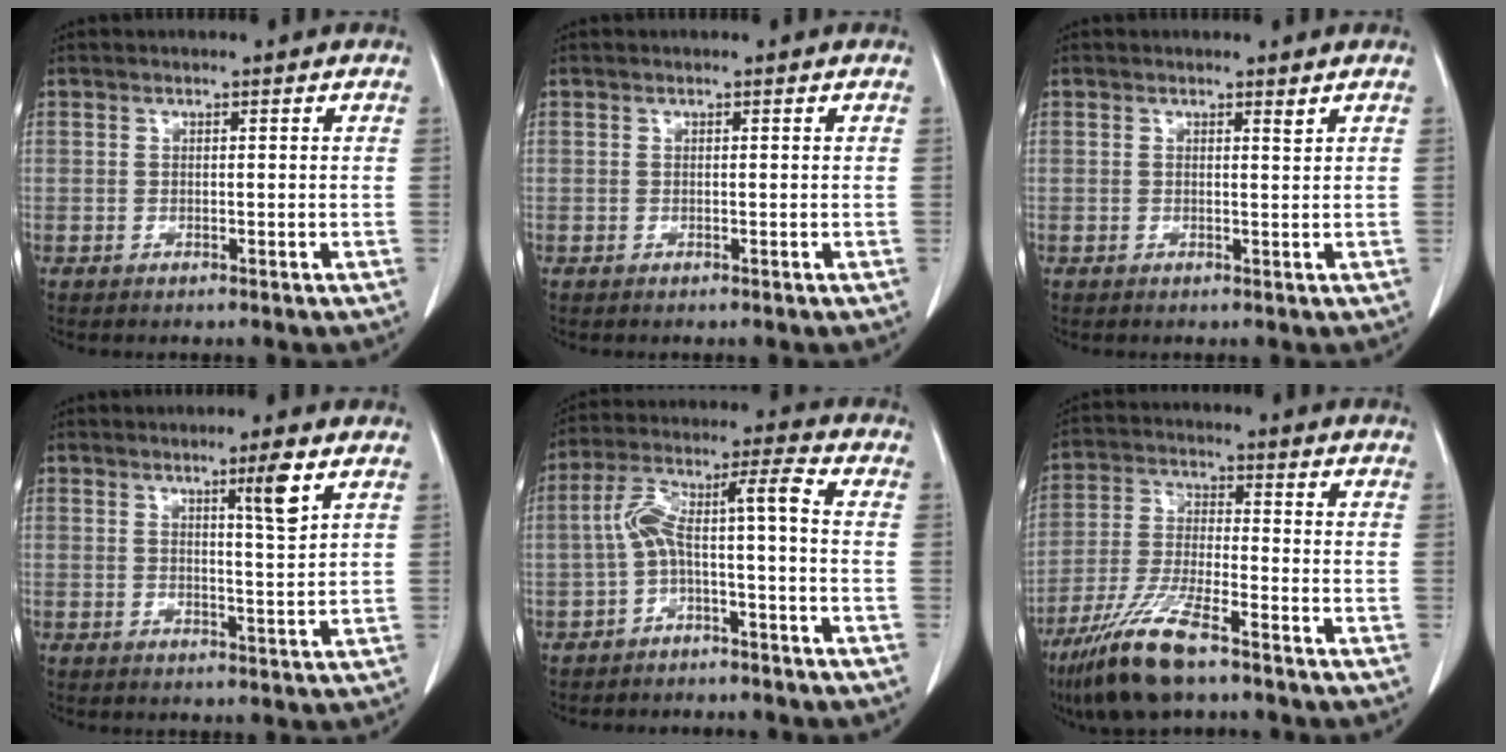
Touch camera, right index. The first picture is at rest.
{"total": 0.0}
{"total": 0.8, "force": [0.7, -0.1, 0.4], "torque": [-0.014, -0.008, 0.010]}
{"total": 4.7, "force": [2.6, -0.5, 3.9], "torque": [-0.063, -0.010, 0.043]}
{"total": 8.2, "force": [-2.1, 0.8, 7.9], "torque": [-0.151, 0.048, -0.038]}
{"total": 11.2, "force": [-7.8, 1.5, 7.8], "torque": [-0.166, -0.028, -0.146]}